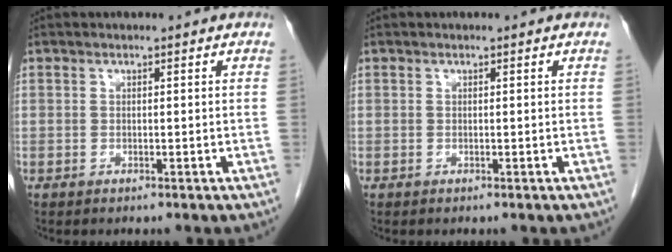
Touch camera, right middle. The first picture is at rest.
{"total": 0.0}